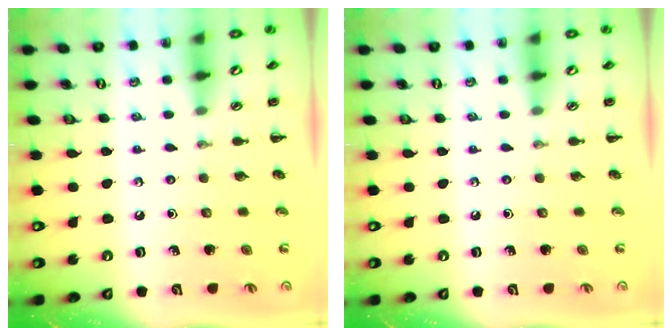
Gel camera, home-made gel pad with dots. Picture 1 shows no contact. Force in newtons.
{"total": 0.0}